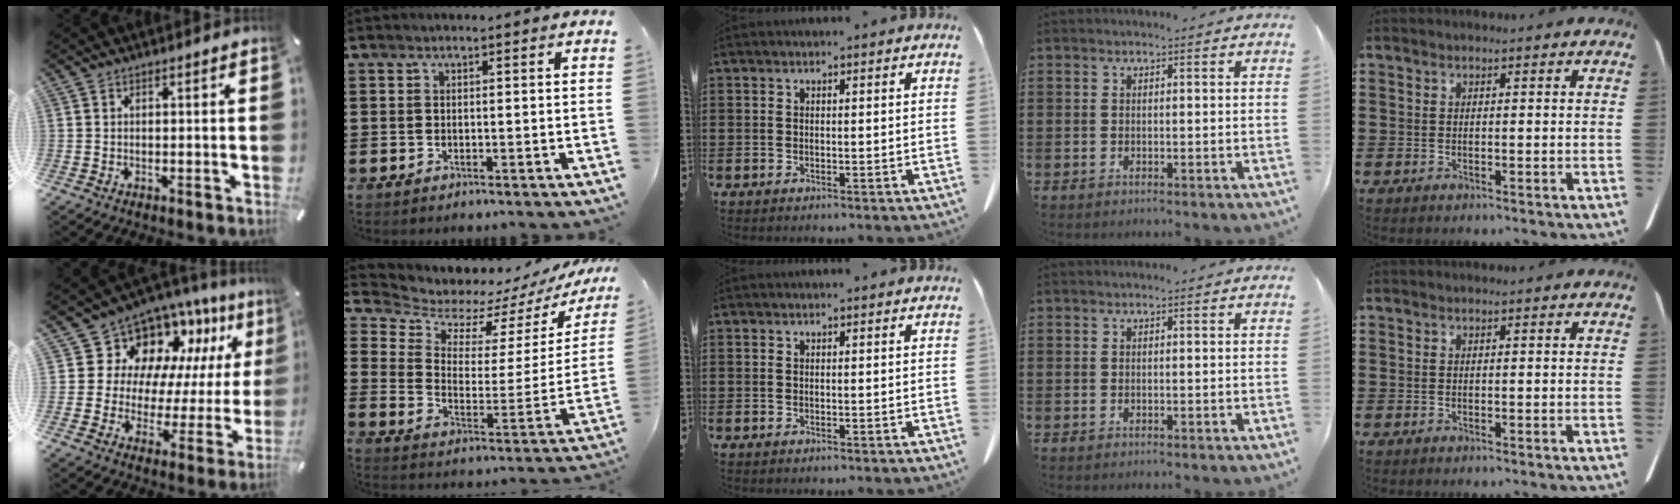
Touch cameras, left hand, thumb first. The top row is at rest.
{"thumb": {"total": 12.8, "force": [8.5, 9.0, 3.3], "torque": [-0.069, -0.083, 0.154]}, "index": {"total": 7.1, "force": [6.6, 2.6, 0.8], "torque": [-0.051, -0.055, 0.114]}}